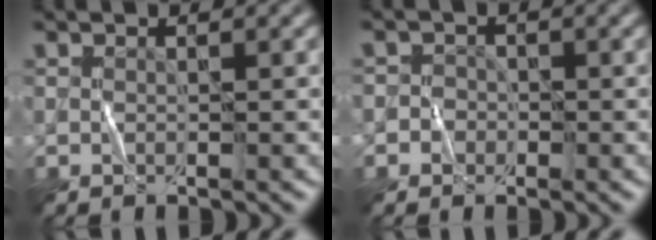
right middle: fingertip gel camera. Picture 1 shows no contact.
{"total": 1.5, "force": [-0.5, 1.4, 0.2], "torque": [0.014, 0.005, -0.016]}